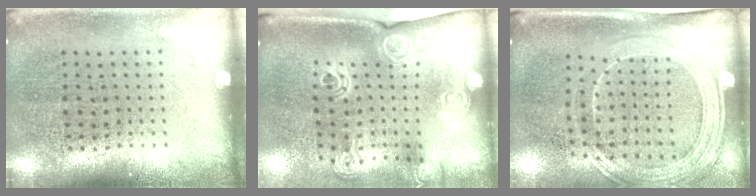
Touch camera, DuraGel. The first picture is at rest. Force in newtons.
{"total": 2.1, "press": 1.6, "slide": 1.3}
{"total": 1.9, "press": 1.7, "slide": 0.9}